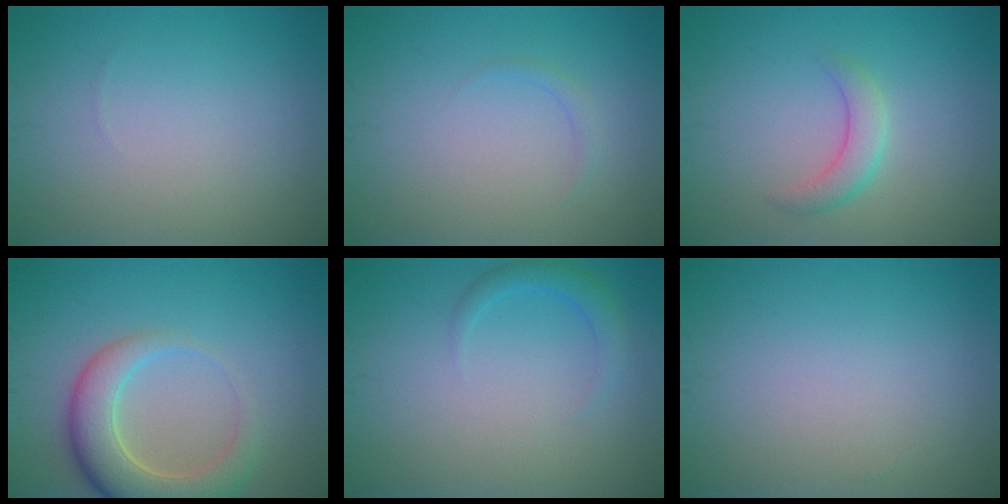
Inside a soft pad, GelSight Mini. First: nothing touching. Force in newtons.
{"total": 0.8, "press": 0.8, "slide": 0.1}
{"total": 2.3, "press": 2.3, "slide": 0.0}
{"total": 6.0, "press": 6.0, "slide": 0.5}
{"total": 1.8, "press": 1.8, "slide": 0.1}
{"total": 0.0}